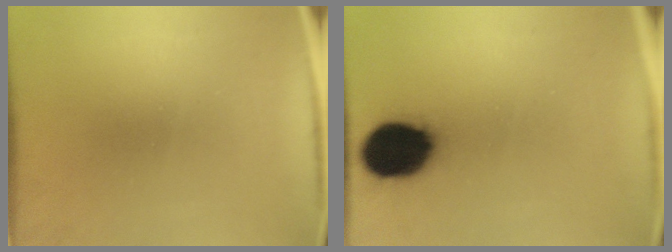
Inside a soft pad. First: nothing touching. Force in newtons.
{"total": 15.5}